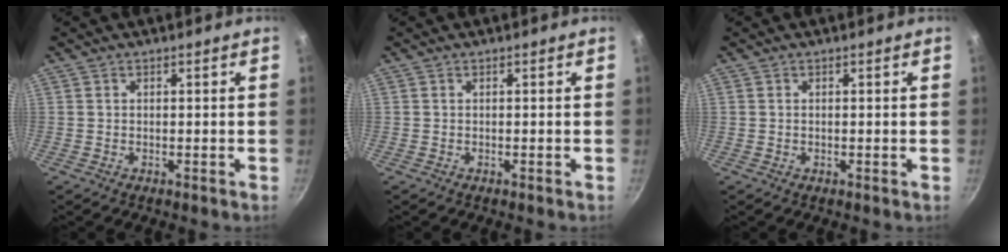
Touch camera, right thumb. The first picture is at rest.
{"total": 0.0}
{"total": 0.0}